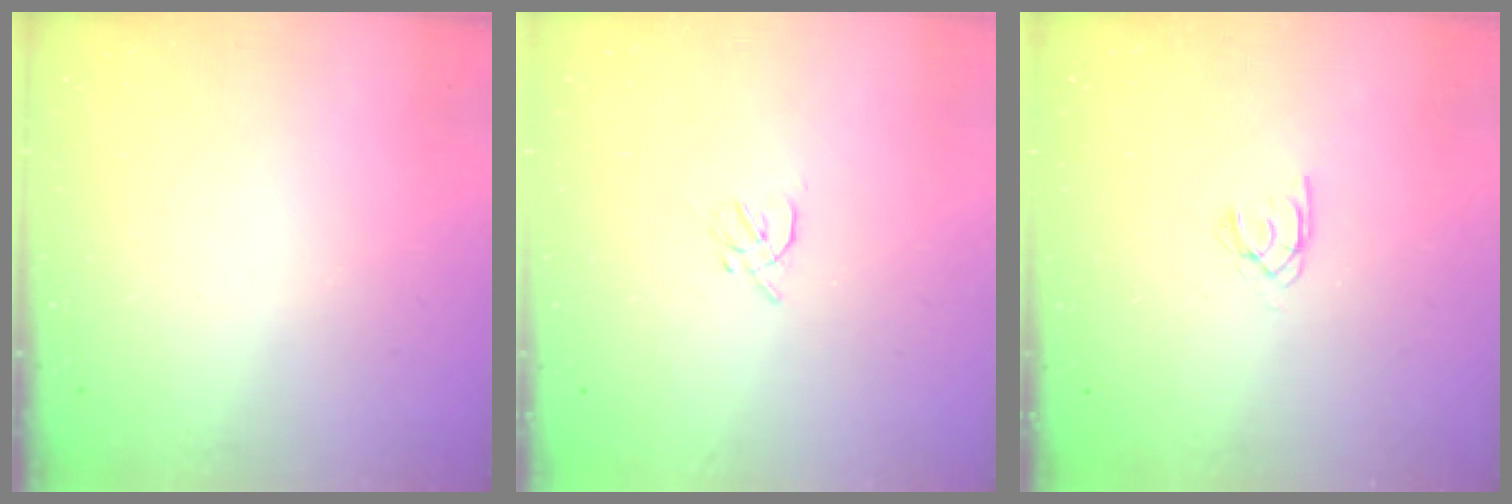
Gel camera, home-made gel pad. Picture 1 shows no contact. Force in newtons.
{"total": 1.9, "press": 1.8, "slide": 0.5}
{"total": 2.0, "press": 2.0, "slide": 0.4}